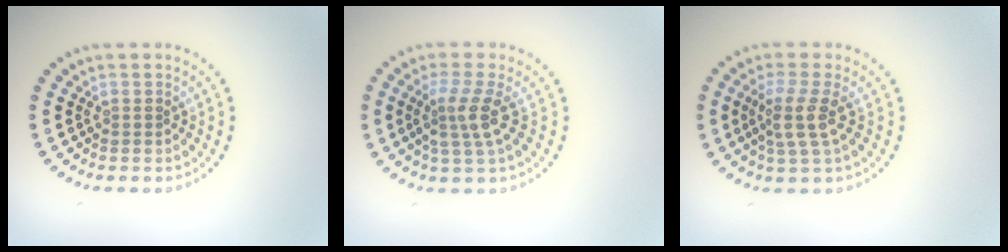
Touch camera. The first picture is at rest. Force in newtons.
{"total": 2.9, "press": 2.3, "slide": 1.8}
{"total": 3.0, "press": 2.4, "slide": 1.8}